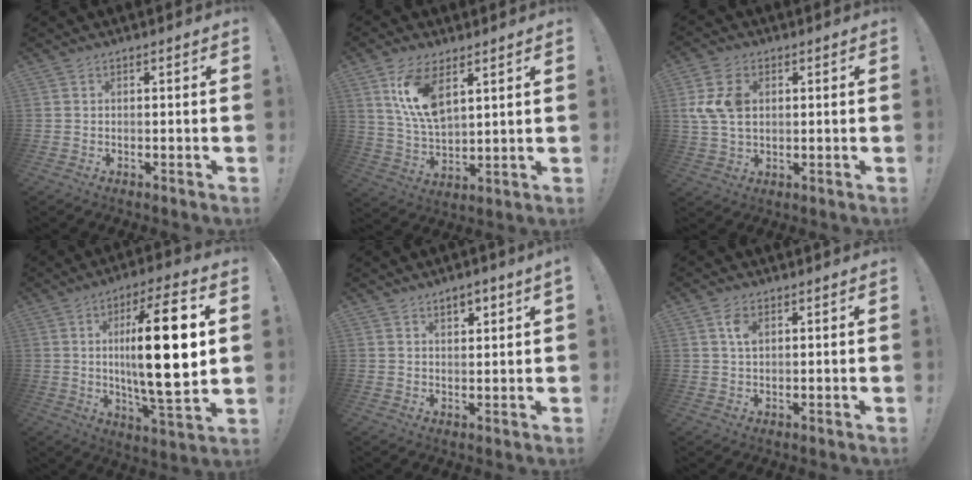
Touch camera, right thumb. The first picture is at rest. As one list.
[{"total": 12.0, "force": [6.3, 5.5, 8.6], "torque": [-0.181, -0.026, 0.114]}, {"total": 9.5, "force": [2.3, 6.6, 6.4], "torque": [-0.135, -0.001, 0.043]}, {"total": 22.5, "force": [2.5, 5.4, 21.7], "torque": [-0.348, -0.013, 0.025]}, {"total": 3.1, "force": [2.0, 0.9, 2.1], "torque": [-0.032, -0.009, 0.033]}, {"total": 4.1, "force": [1.7, 2.1, 3.0], "torque": [-0.048, -0.002, 0.028]}]